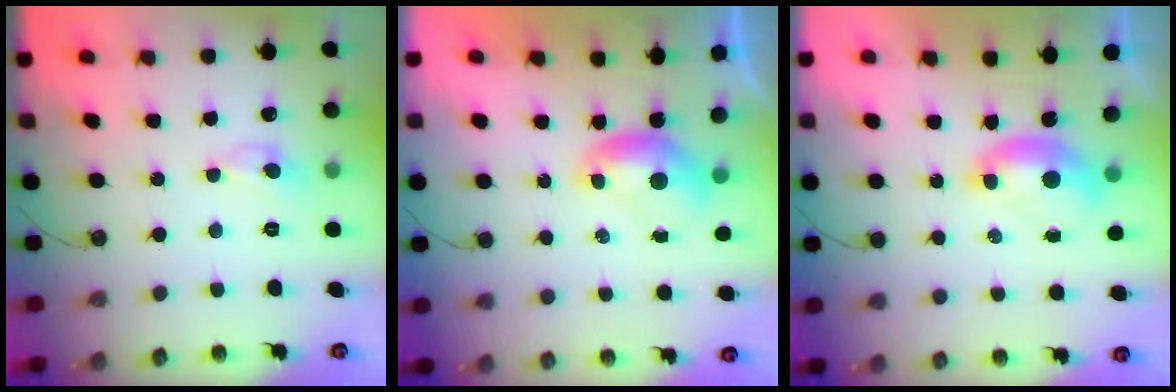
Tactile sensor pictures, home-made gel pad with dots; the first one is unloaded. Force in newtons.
{"total": 0.0}
{"total": 1.6, "press": 1.5, "slide": 0.6}